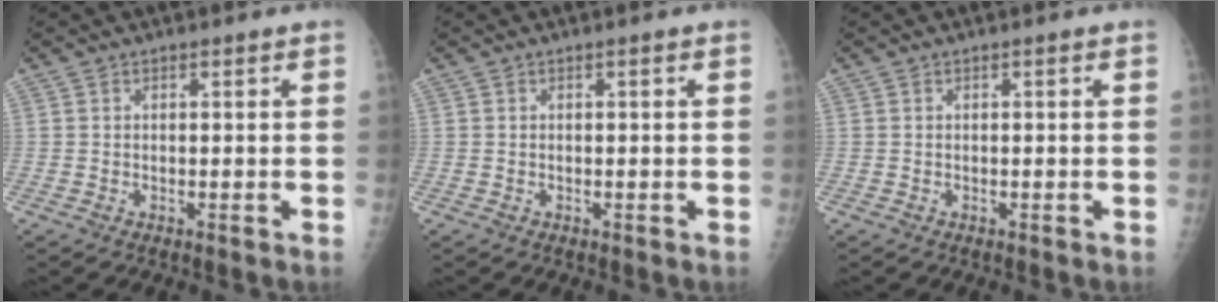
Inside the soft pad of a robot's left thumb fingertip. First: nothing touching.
{"total": 0.0}
{"total": 0.0}